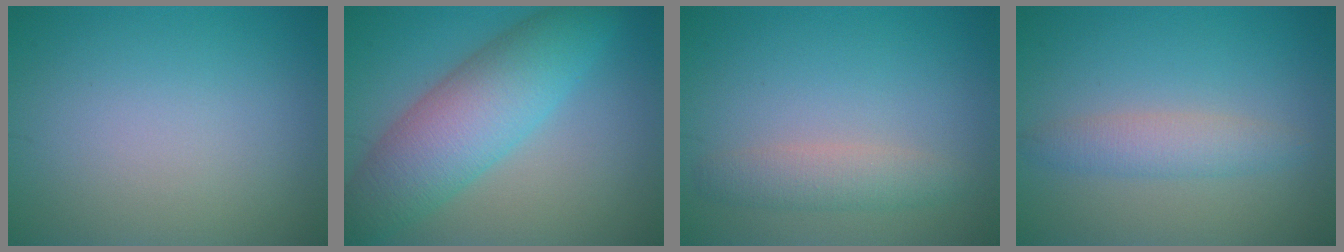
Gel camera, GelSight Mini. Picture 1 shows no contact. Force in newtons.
{"total": 7.9, "press": 7.9, "slide": 0.2}
{"total": 2.5, "press": 2.5, "slide": 0.1}
{"total": 2.5, "press": 2.5, "slide": 0.0}